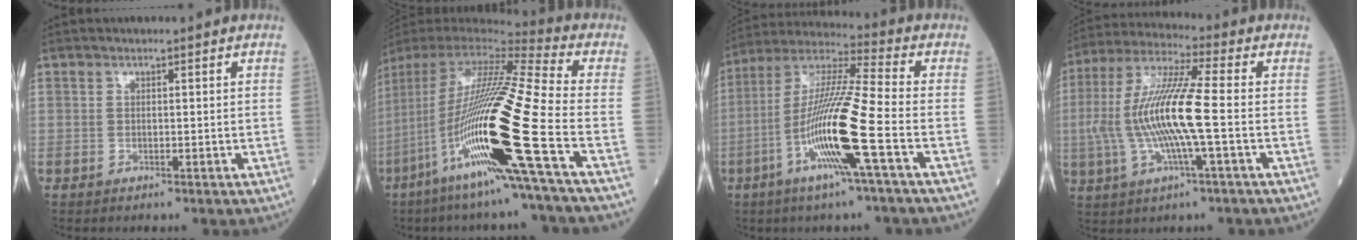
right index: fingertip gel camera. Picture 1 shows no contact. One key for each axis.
{"total": 28.4, "fx": -9.3, "fy": 0.5, "fz": 26.8, "tx": -0.524, "ty": -0.056, "tz": -0.185}
{"total": 16.7, "fx": -5.6, "fy": 0.0, "fz": 15.8, "tx": -0.326, "ty": -0.013, "tz": -0.114}
{"total": 15.0, "fx": -1.8, "fy": 1.6, "fz": 14.8, "tx": -0.318, "ty": 0.003, "tz": -0.037}